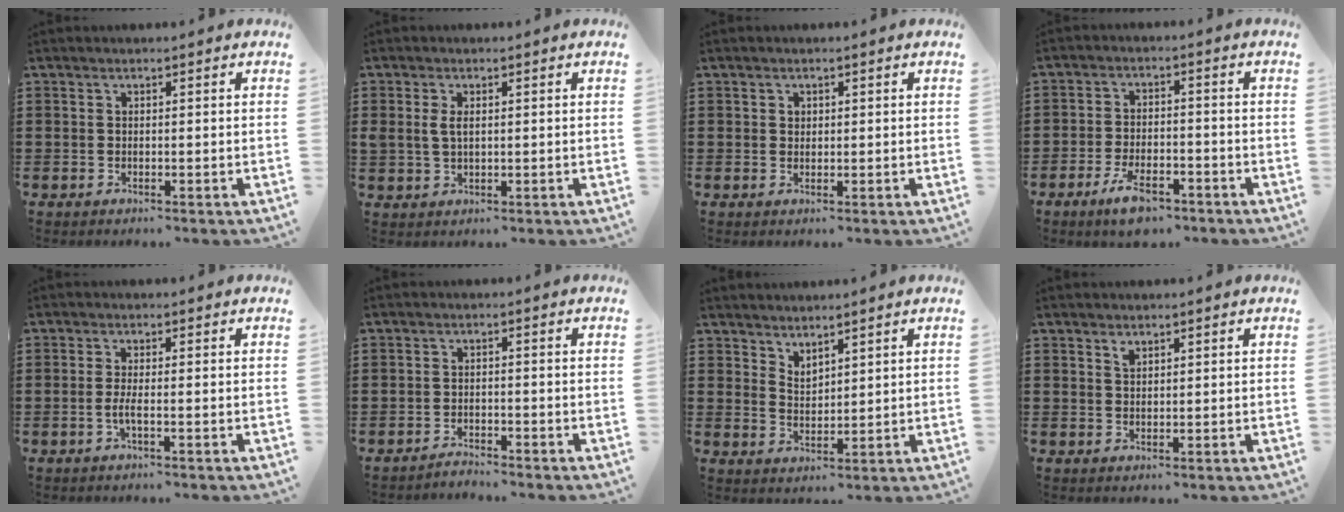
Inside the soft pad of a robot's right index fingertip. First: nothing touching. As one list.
[{"total": 2.6, "force": [0.6, 1.4, 2.1], "torque": [-0.054, 0.005, 0.007]}, {"total": 0.9, "force": [0.4, 0.8, 0.3], "torque": [-0.007, 0.003, 0.008]}, {"total": 5.6, "force": [-3.7, 2.2, 3.6], "torque": [-0.075, 0.005, -0.070]}, {"total": 2.3, "force": [-0.8, 0.1, 2.1], "torque": [-0.053, -0.007, -0.020]}, {"total": 1.8, "force": [-1.8, 0.1, -0.1], "torque": [-0.004, 0.005, -0.038]}, {"total": 2.7, "force": [2.6, 0.4, -0.4], "torque": [0.000, -0.006, 0.051]}, {"total": 1.3, "force": [1.1, 0.6, 0.5], "torque": [-0.012, 0.001, 0.020]}]